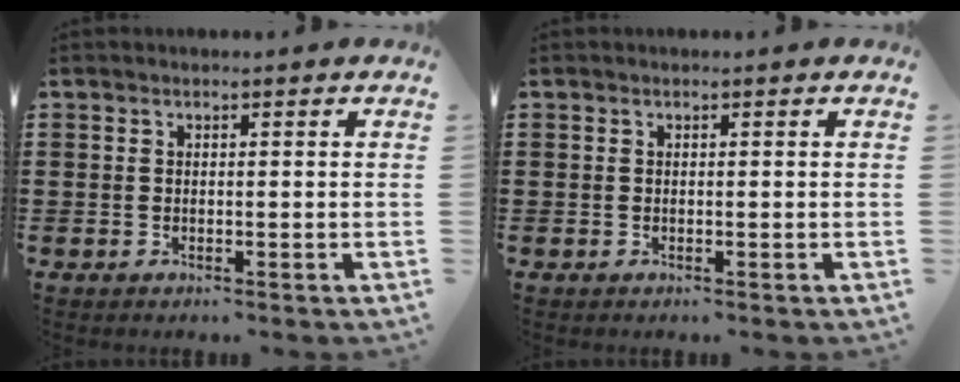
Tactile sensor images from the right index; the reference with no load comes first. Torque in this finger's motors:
{"motor_torque": [0.00, 0.00, 0.00, 0.00]}